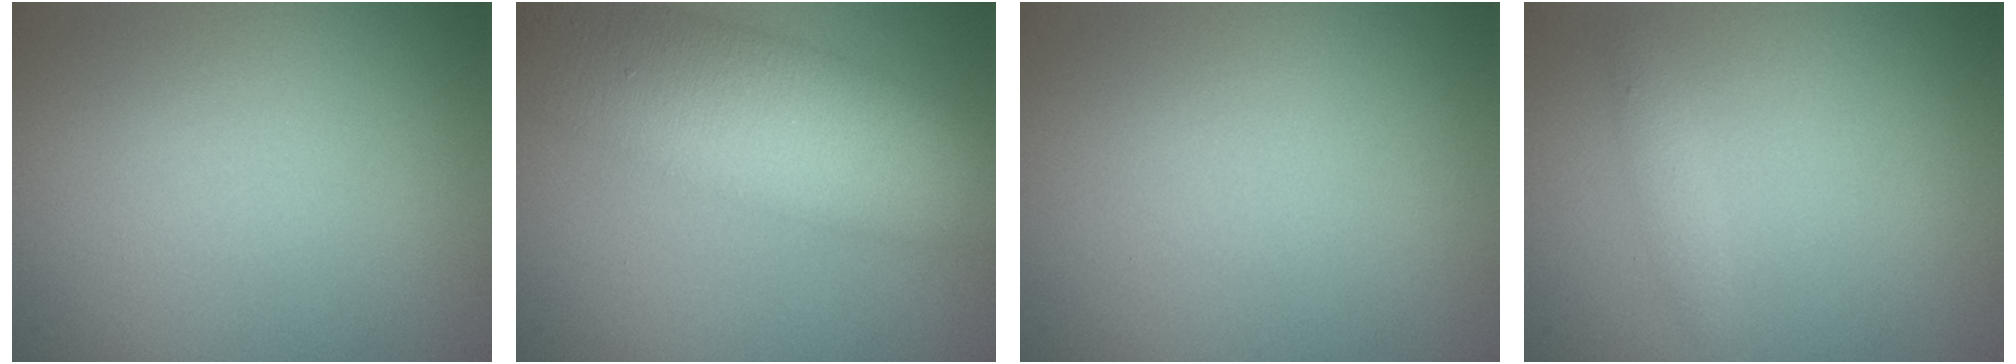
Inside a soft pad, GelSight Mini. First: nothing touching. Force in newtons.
{"total": 12.0, "press": 11.9, "slide": 0.6}
{"total": 0.0}
{"total": 1.0, "press": 1.0, "slide": 0.1}